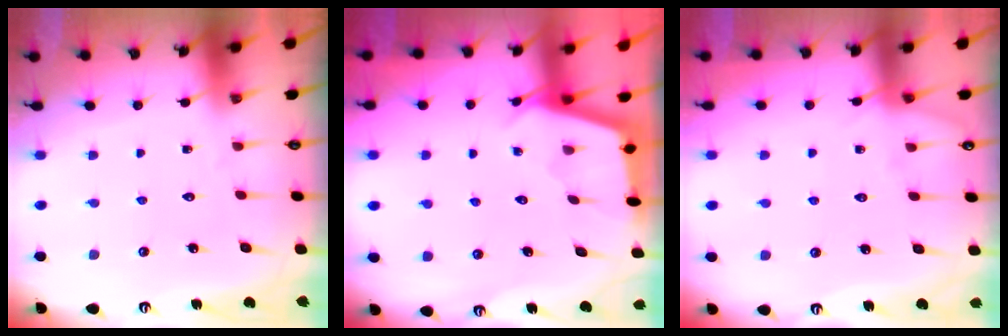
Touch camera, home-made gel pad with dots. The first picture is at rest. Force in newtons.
{"total": 2.5, "press": 2.5, "slide": 0.1}
{"total": 5.0, "press": 4.9, "slide": 0.7}